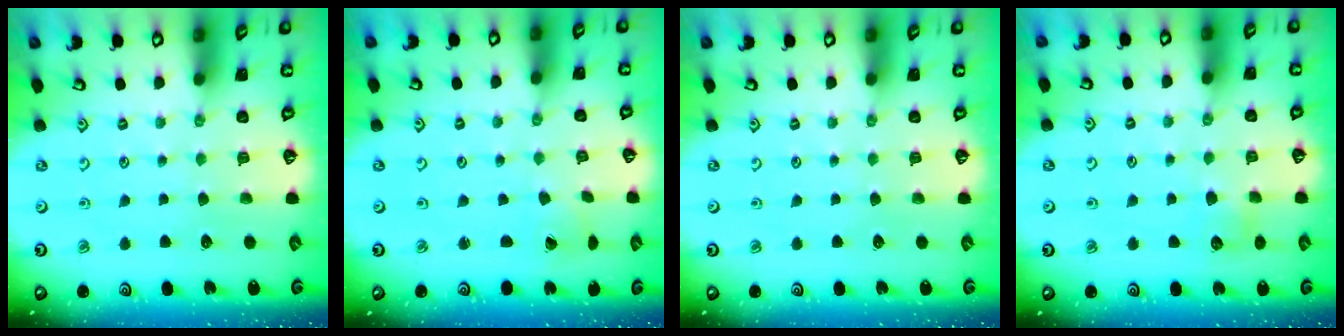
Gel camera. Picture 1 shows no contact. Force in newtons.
{"total": 1.7, "press": 1.7, "slide": 0.1}
{"total": 0.0}
{"total": 5.5, "press": 5.5, "slide": 0.6}